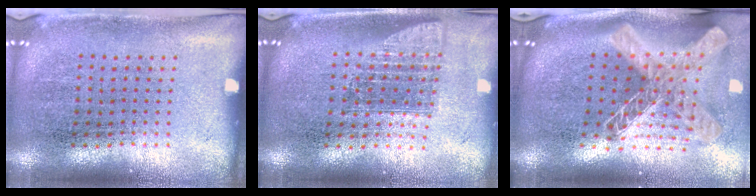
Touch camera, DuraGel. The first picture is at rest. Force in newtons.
{"total": 1.5, "press": 1.1, "slide": 0.9}
{"total": 2.6, "press": 1.9, "slide": 1.8}